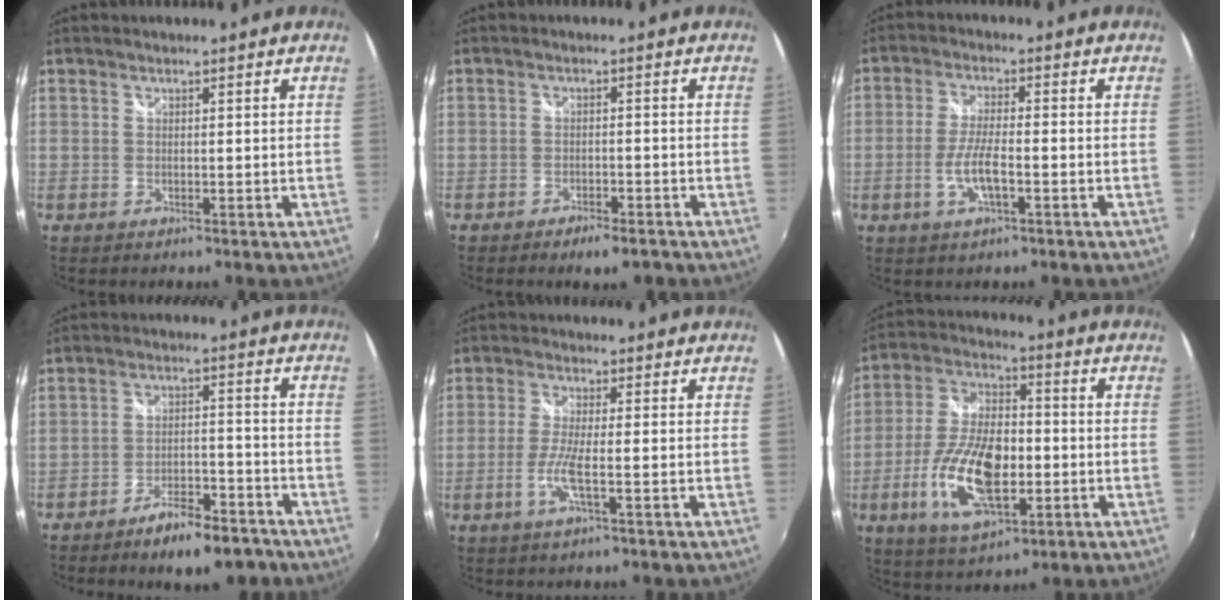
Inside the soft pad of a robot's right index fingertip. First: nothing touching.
{"total": 4.3, "force": [-3.4, 1.4, 2.3], "torque": [-0.054, -0.008, -0.052]}
{"total": 6.2, "force": [-2.2, 1.4, 5.6], "torque": [-0.119, -0.001, -0.041]}
{"total": 9.3, "force": [-7.2, 3.1, 4.9], "torque": [-0.096, 0.013, -0.106]}
{"total": 4.7, "force": [-1.8, -0.2, 4.3], "torque": [-0.096, -0.005, -0.037]}
{"total": 16.4, "force": [-4.5, 7.6, 13.8], "torque": [-0.287, -0.006, -0.078]}